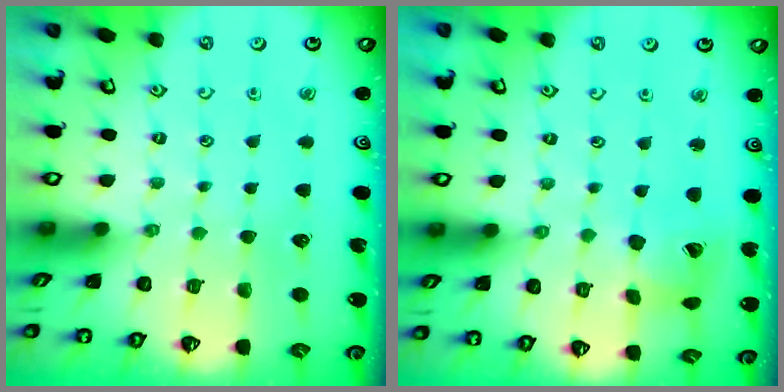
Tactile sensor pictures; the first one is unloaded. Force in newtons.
{"total": 9.7, "press": 9.6, "slide": 1.3}